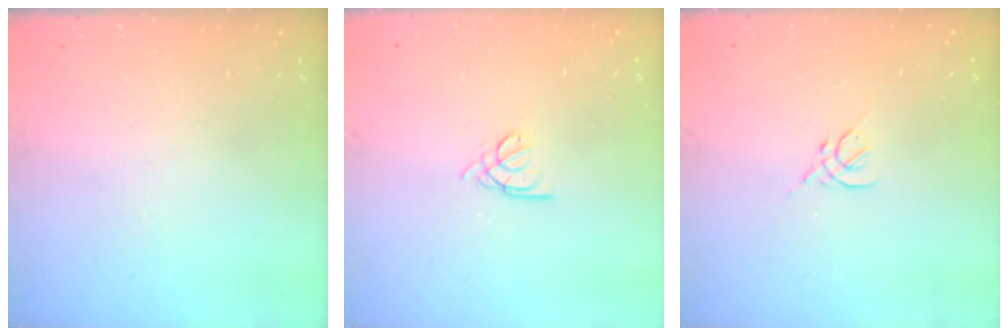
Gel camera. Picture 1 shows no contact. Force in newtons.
{"total": 2.2, "press": 2.1, "slide": 0.5}
{"total": 2.7, "press": 2.6, "slide": 0.8}